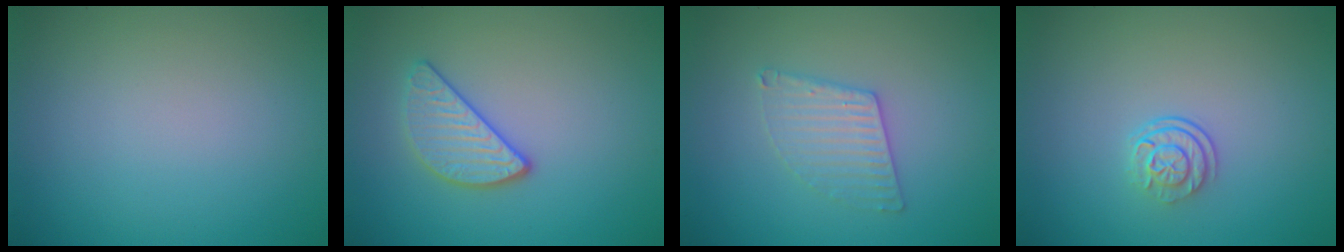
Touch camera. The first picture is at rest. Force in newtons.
{"total": 2.8, "press": 2.6, "slide": 0.9}
{"total": 2.8, "press": 2.8, "slide": 0.3}
{"total": 2.4, "press": 1.7, "slide": 1.6}